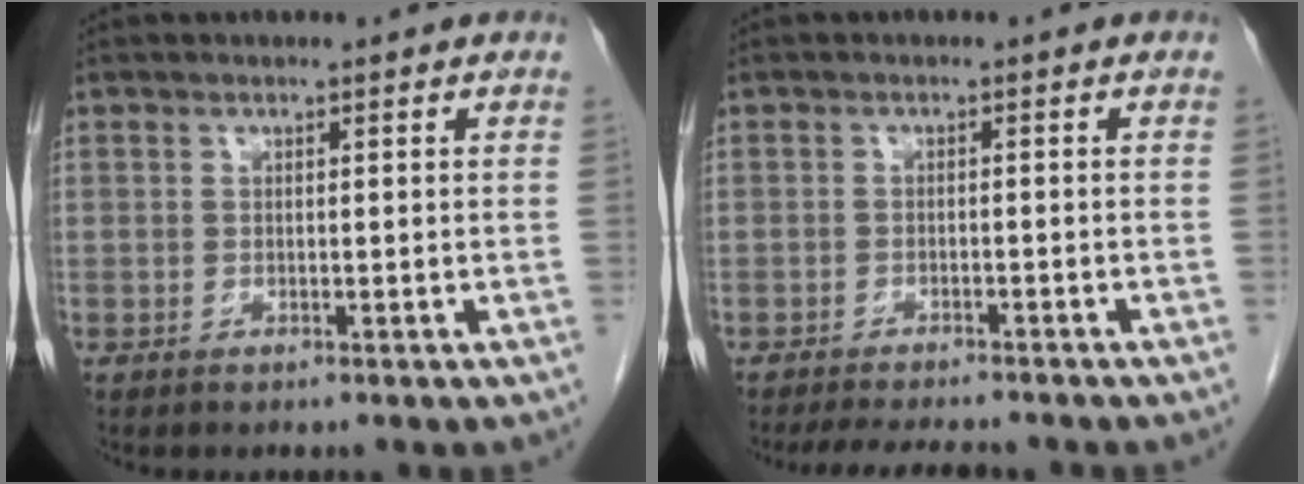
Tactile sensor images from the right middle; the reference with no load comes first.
{"total": 7.6, "force": [-6.9, 1.3, 3.0], "torque": [-0.043, -0.011, -0.098]}